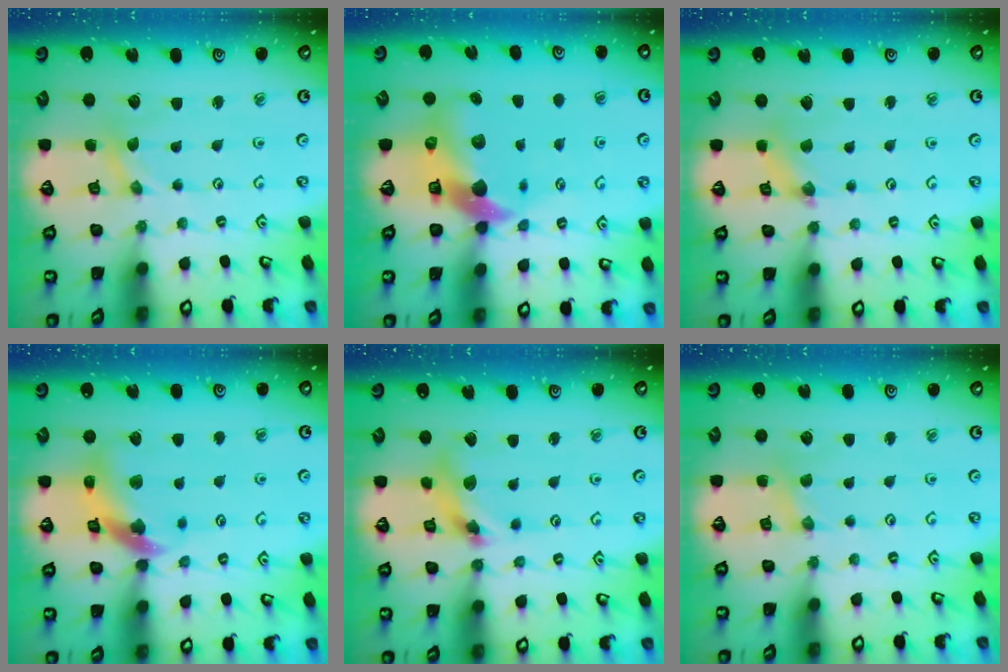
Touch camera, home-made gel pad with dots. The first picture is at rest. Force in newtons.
{"total": 11.1, "press": 10.9, "slide": 1.8}
{"total": 1.6, "press": 1.6, "slide": 0.2}
{"total": 12.8, "press": 12.6, "slide": 1.7}
{"total": 9.2, "press": 9.2, "slide": 1.0}
{"total": 0.8, "press": 0.8, "slide": 0.2}